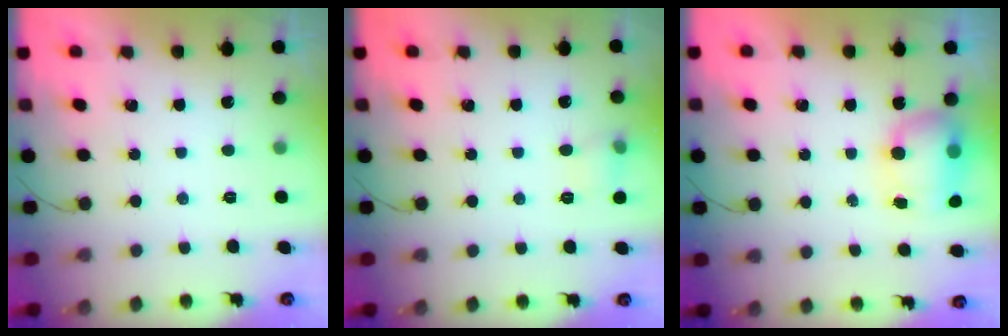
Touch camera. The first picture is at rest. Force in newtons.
{"total": 6.2, "press": 5.9, "slide": 2.0}
{"total": 7.8, "press": 7.7, "slide": 1.1}